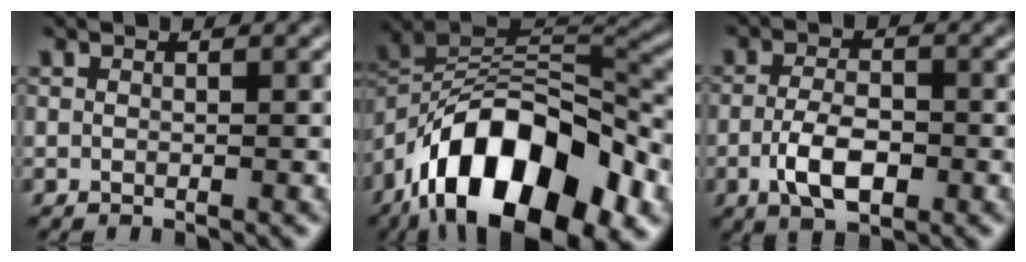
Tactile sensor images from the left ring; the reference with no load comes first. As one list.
[{"total": 14.4, "force": [-8.0, 6.3, 10.2], "torque": [-0.163, 0.011, -0.148]}, {"total": 4.0, "force": [-1.3, 2.0, 3.2], "torque": [-0.066, -0.003, -0.027]}]